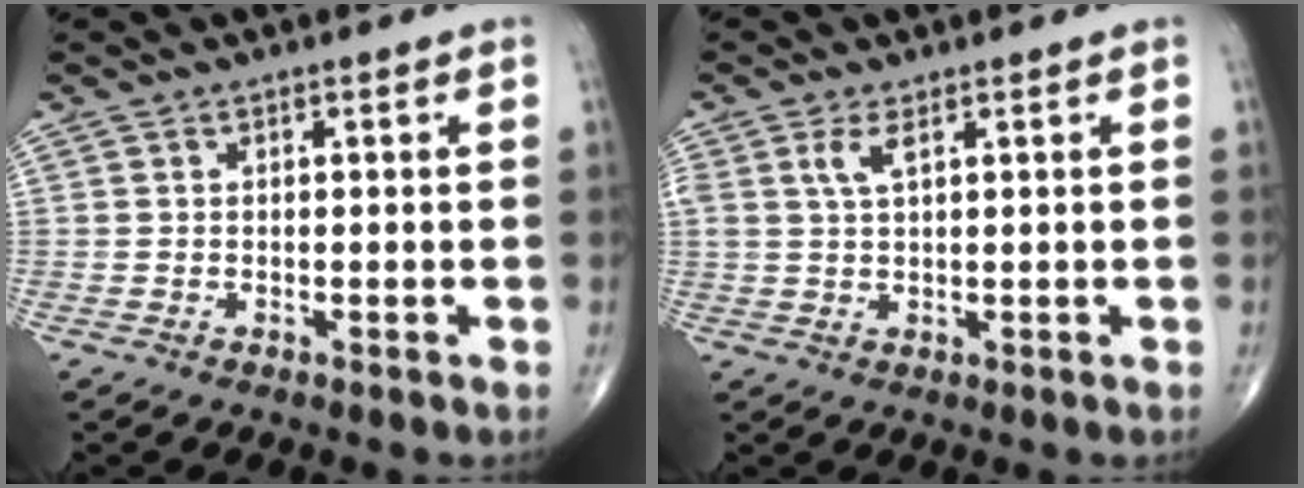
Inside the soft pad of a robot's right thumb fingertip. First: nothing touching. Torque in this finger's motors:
{"motor_torque": [0.05, 0.07, 0.55, 0.27, -0.03]}